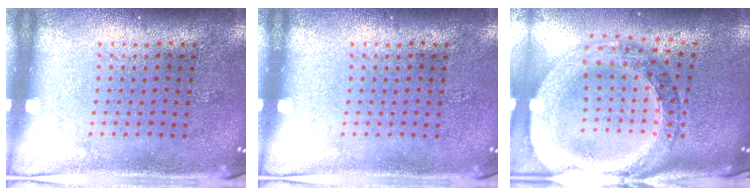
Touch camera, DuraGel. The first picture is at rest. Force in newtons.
{"total": 0.0}
{"total": 2.6, "press": 2.3, "slide": 1.3}